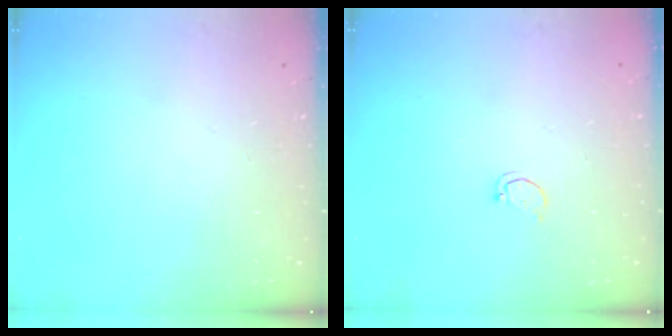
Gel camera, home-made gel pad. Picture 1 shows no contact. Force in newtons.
{"total": 1.7, "press": 1.7, "slide": 0.2}